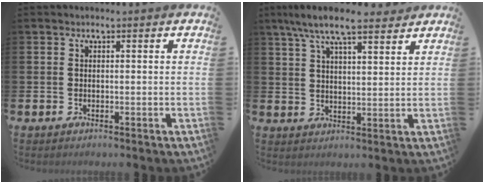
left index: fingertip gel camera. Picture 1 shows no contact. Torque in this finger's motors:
{"motor_torque": [1.10, -1.04, 0.88, 0.21]}